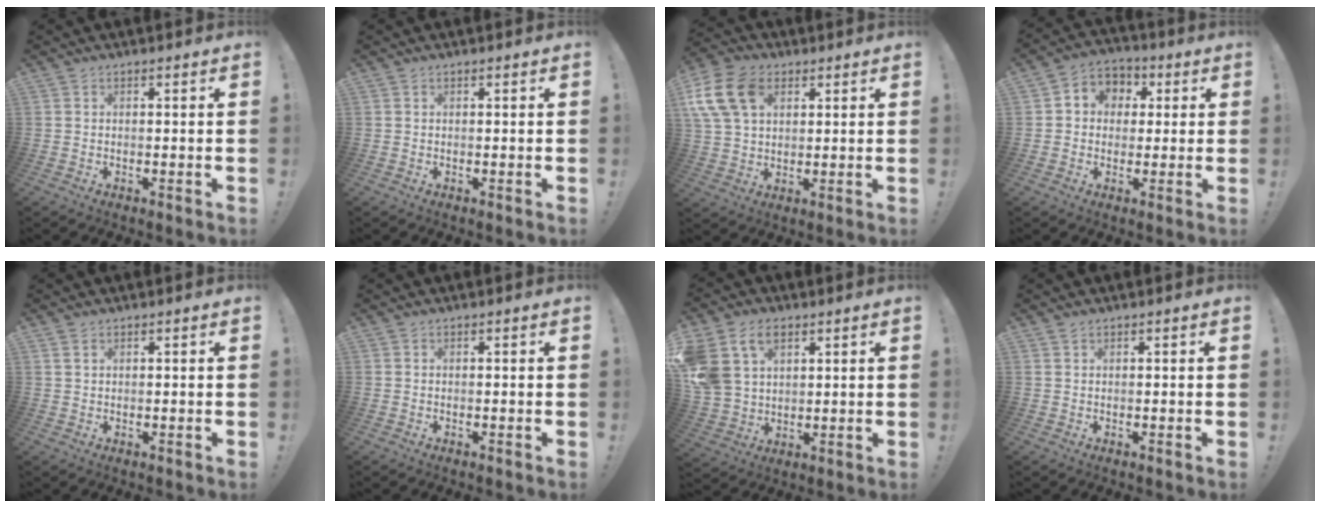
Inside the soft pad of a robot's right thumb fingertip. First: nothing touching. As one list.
[{"total": 0.0}, {"total": 14.8, "force": [5.6, 10.3, 9.0], "torque": [-0.193, -0.014, 0.111]}, {"total": 6.4, "force": [0.0, 6.1, 2.0], "torque": [-0.030, 0.006, 0.004]}, {"total": 1.7, "force": [1.0, 0.9, 1.0], "torque": [-0.015, 0.000, 0.018]}, {"total": 0.0}, {"total": 13.7, "force": [6.8, 9.4, 7.2], "torque": [-0.139, -0.026, 0.134]}, {"total": 1.0, "force": [0.8, 0.4, 0.5], "torque": [-0.012, 0.000, 0.015]}]